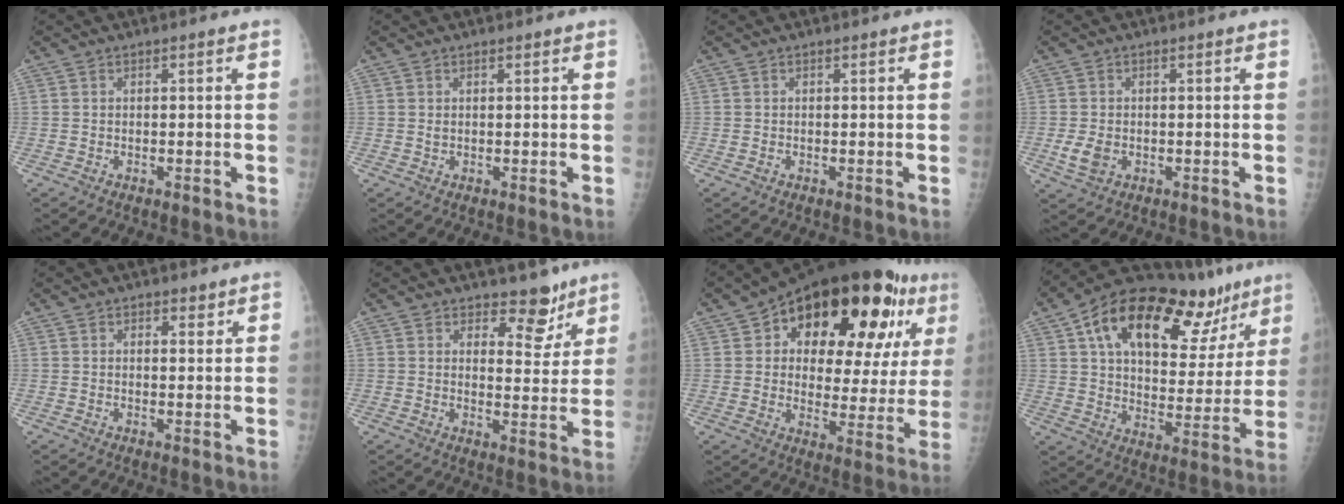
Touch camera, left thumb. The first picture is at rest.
{"total": 0.8, "force": [0.5, 0.4, 0.5], "torque": [-0.006, -0.003, 0.009]}
{"total": 0.0}
{"total": 3.6, "force": [-0.7, 2.6, 2.4], "torque": [-0.049, -0.003, -0.009]}
{"total": 2.1, "force": [1.5, 1.2, 1.0], "torque": [0.002, -0.008, 0.019]}
{"total": 6.7, "force": [5.2, 3.6, 2.1], "torque": [0.009, -0.037, 0.077]}
{"total": 27.4, "force": [11.9, 13.3, 20.8], "torque": [-0.248, 0.002, 0.172]}
{"total": 27.1, "force": [15.7, 12.8, 18.0], "torque": [-0.234, -0.010, 0.246]}